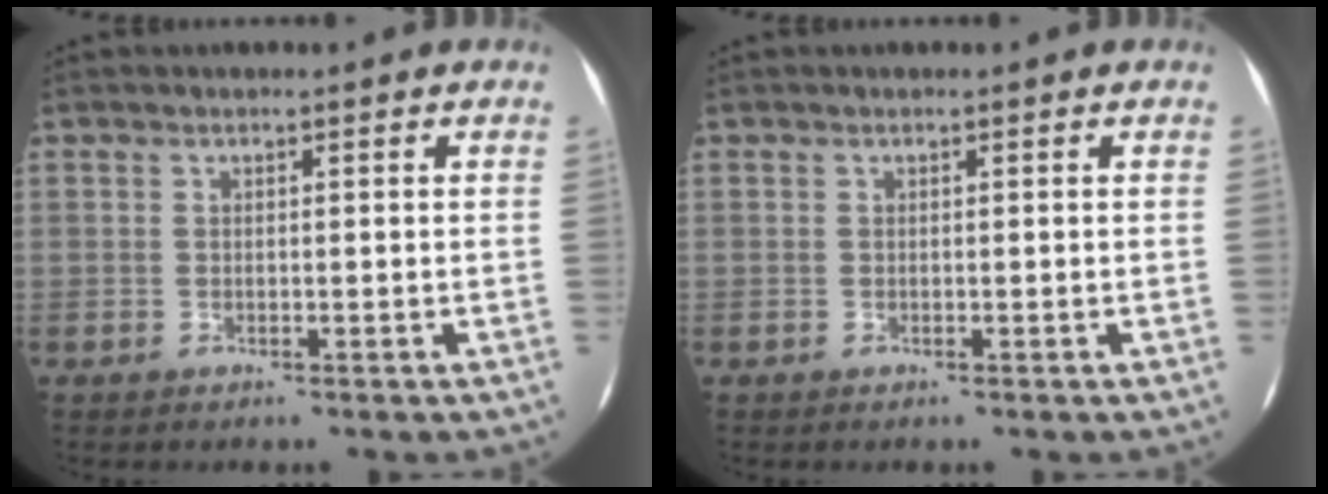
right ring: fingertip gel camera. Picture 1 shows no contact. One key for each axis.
{"total": 0.0}